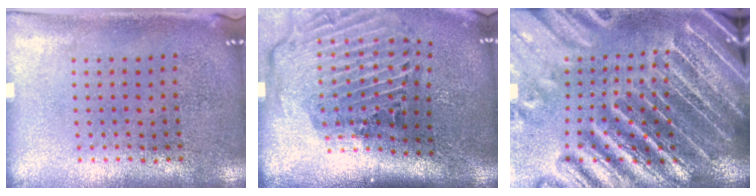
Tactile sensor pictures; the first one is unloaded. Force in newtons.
{"total": 2.9, "press": 2.0, "slide": 2.1}
{"total": 5.3, "press": 4.7, "slide": 2.5}